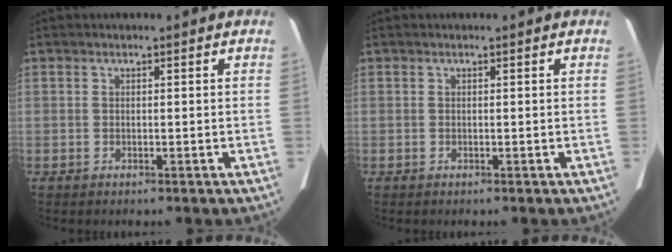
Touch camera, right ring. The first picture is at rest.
{"total": 0.0}